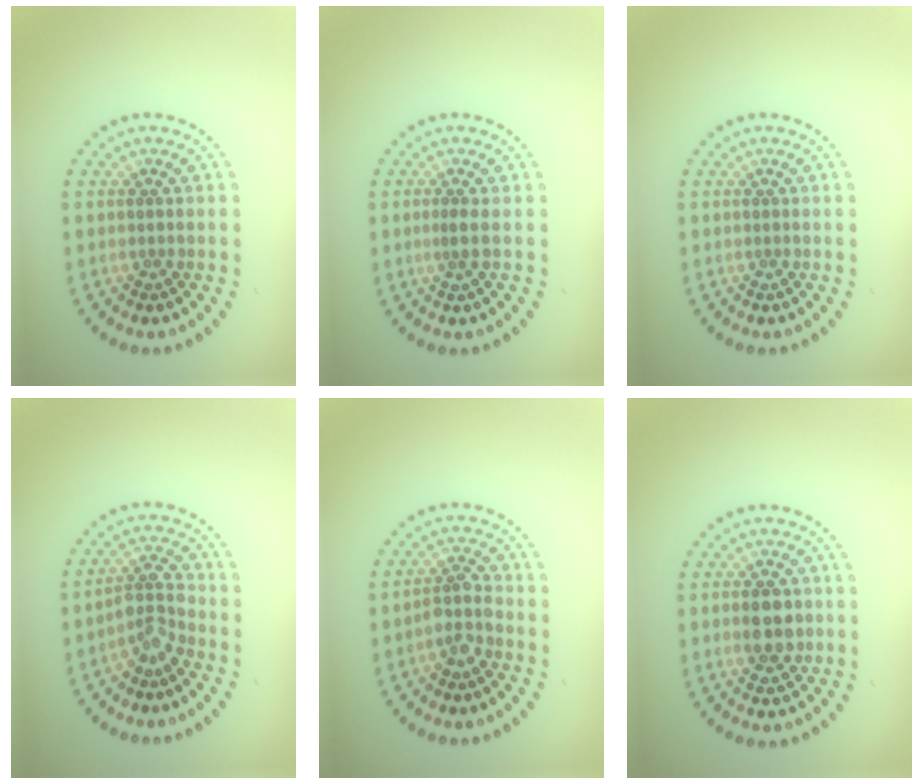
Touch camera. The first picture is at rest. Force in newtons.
{"total": 0.9, "press": 0.5, "slide": 0.7}
{"total": 0.0}
{"total": 2.7, "press": 2.0, "slide": 1.8}
{"total": 2.4, "press": 2.0, "slide": 1.4}
{"total": 3.2, "press": 3.2, "slide": 0.2}